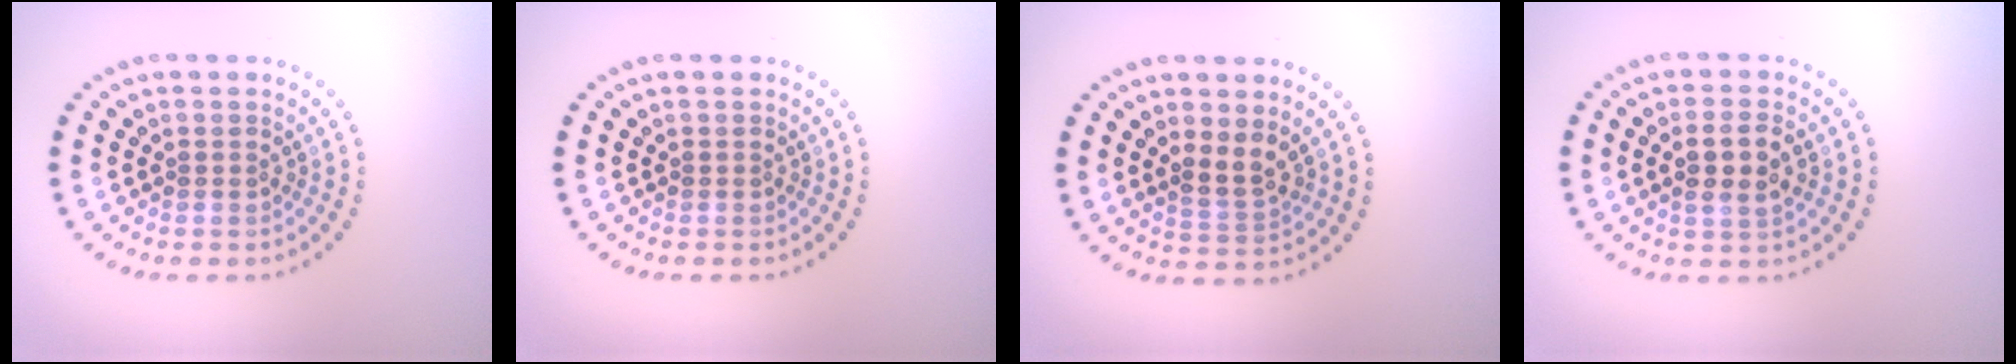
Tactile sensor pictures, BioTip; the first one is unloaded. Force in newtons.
{"total": 0.0}
{"total": 2.1, "press": 1.9, "slide": 0.8}
{"total": 2.8, "press": 2.7, "slide": 0.8}